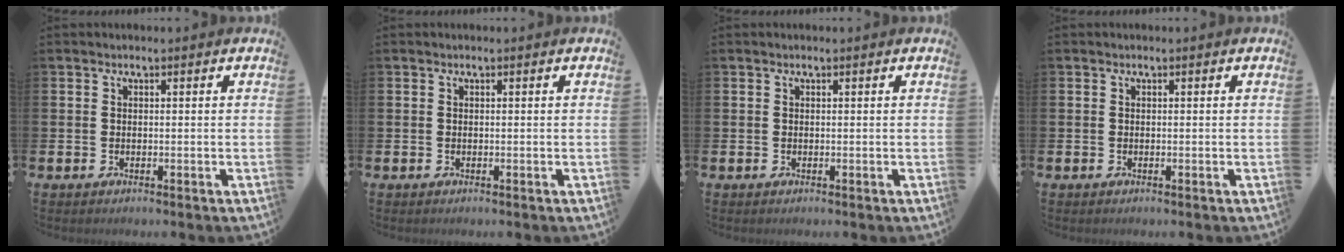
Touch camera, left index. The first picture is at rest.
{"total": 0.0}
{"total": 0.0}
{"total": 0.0}